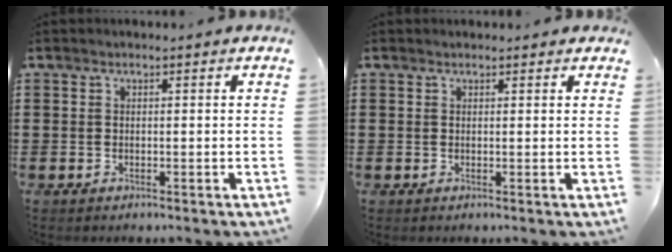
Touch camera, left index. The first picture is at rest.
{"total": 0.7, "force": [0.6, 0.4, 0.1], "torque": [-0.002, 0.002, 0.012]}